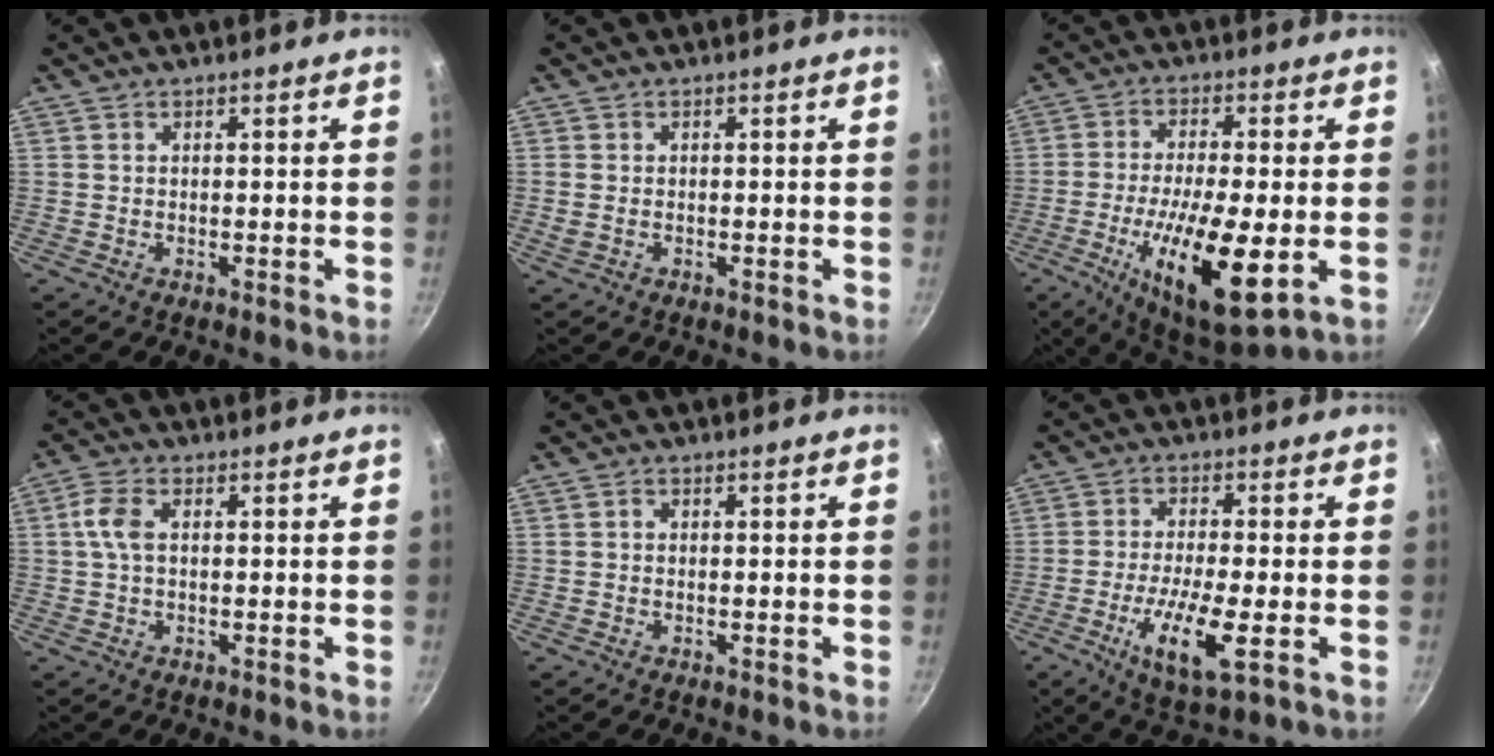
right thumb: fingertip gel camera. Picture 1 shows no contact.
{"total": 1.5, "force": [-0.2, 1.1, 0.9], "torque": [-0.018, -0.001, -0.003]}
{"total": 17.5, "force": [-4.3, 5.2, 16.1], "torque": [-0.281, 0.004, -0.073]}
{"total": 4.5, "force": [0.6, 2.6, 3.6], "torque": [-0.080, 0.011, 0.006]}
{"total": 0.5, "force": [-0.1, 0.4, 0.2], "torque": [-0.004, 0.004, -0.001]}
{"total": 10.7, "force": [-3.2, 2.8, 9.8], "torque": [-0.188, 0.000, -0.060]}